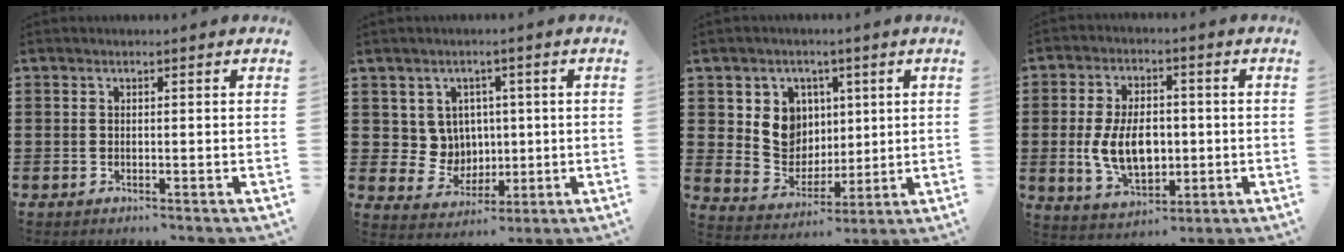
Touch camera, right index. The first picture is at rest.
{"total": 5.6, "force": [1.8, 5.2, 1.0], "torque": [-0.040, 0.002, 0.035]}
{"total": 8.1, "force": [2.5, 7.4, 2.4], "torque": [-0.061, 0.000, 0.046]}
{"total": 9.1, "force": [-0.8, 5.7, 7.1], "torque": [-0.140, 0.001, -0.020]}